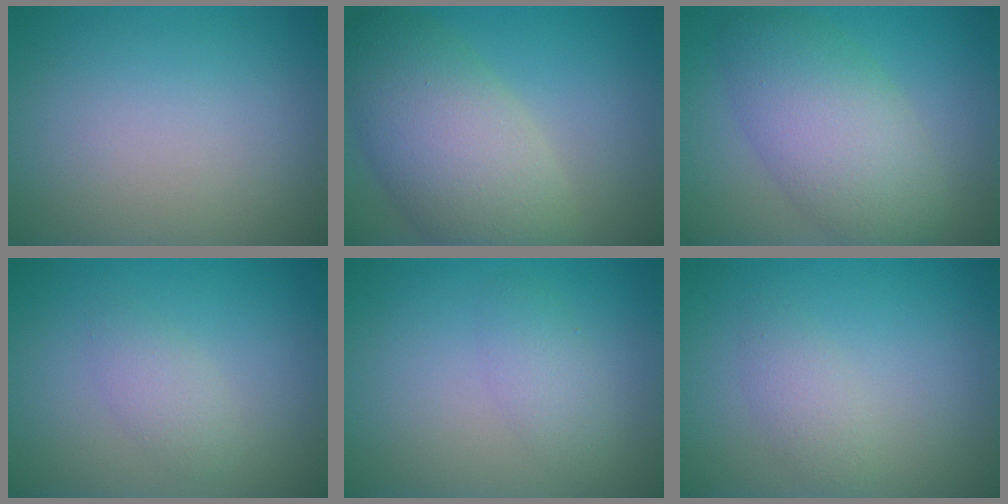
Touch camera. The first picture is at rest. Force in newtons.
{"total": 8.7, "press": 8.7, "slide": 0.4}
{"total": 7.2, "press": 7.2, "slide": 0.2}
{"total": 1.8, "press": 1.8, "slide": 0.1}
{"total": 1.9, "press": 1.9, "slide": 0.1}
{"total": 1.7, "press": 1.7, "slide": 0.1}